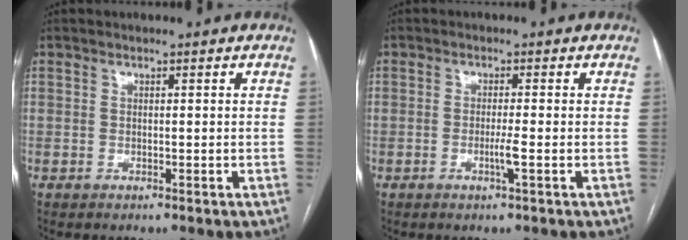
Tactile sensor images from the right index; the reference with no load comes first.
{"total": 2.2, "force": [-0.8, -0.4, 2.0], "torque": [-0.040, -0.004, -0.014]}